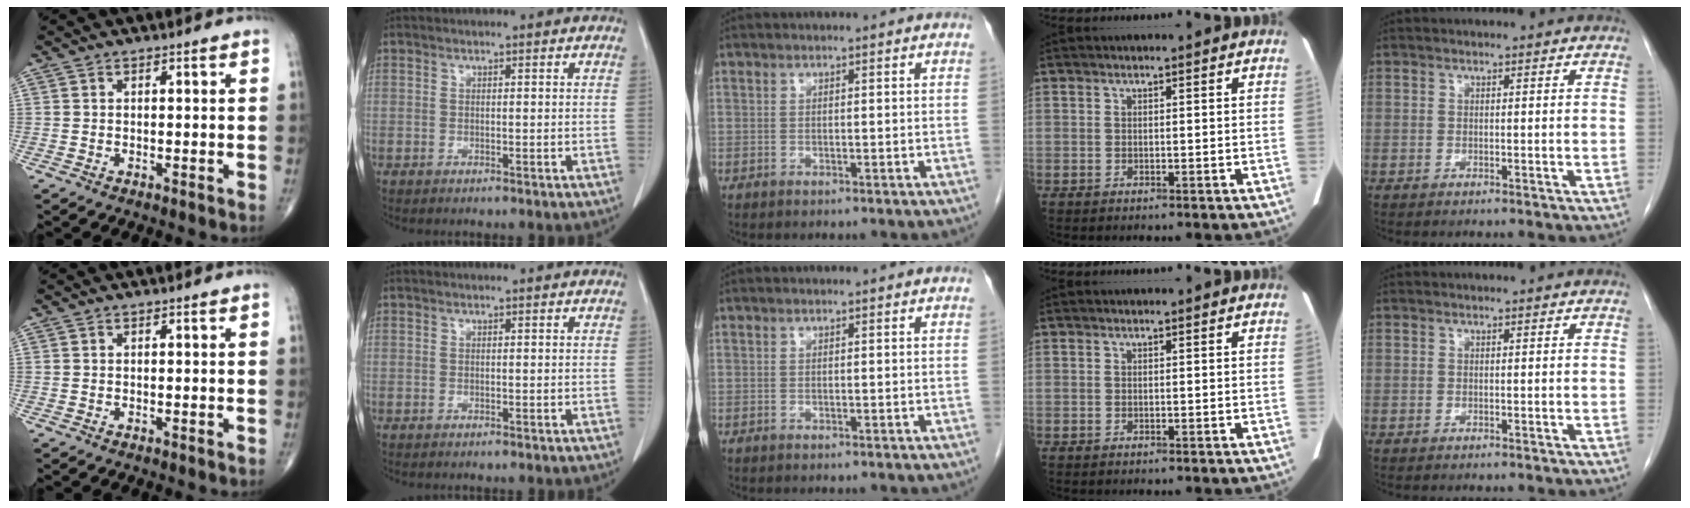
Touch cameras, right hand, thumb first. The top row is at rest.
{}